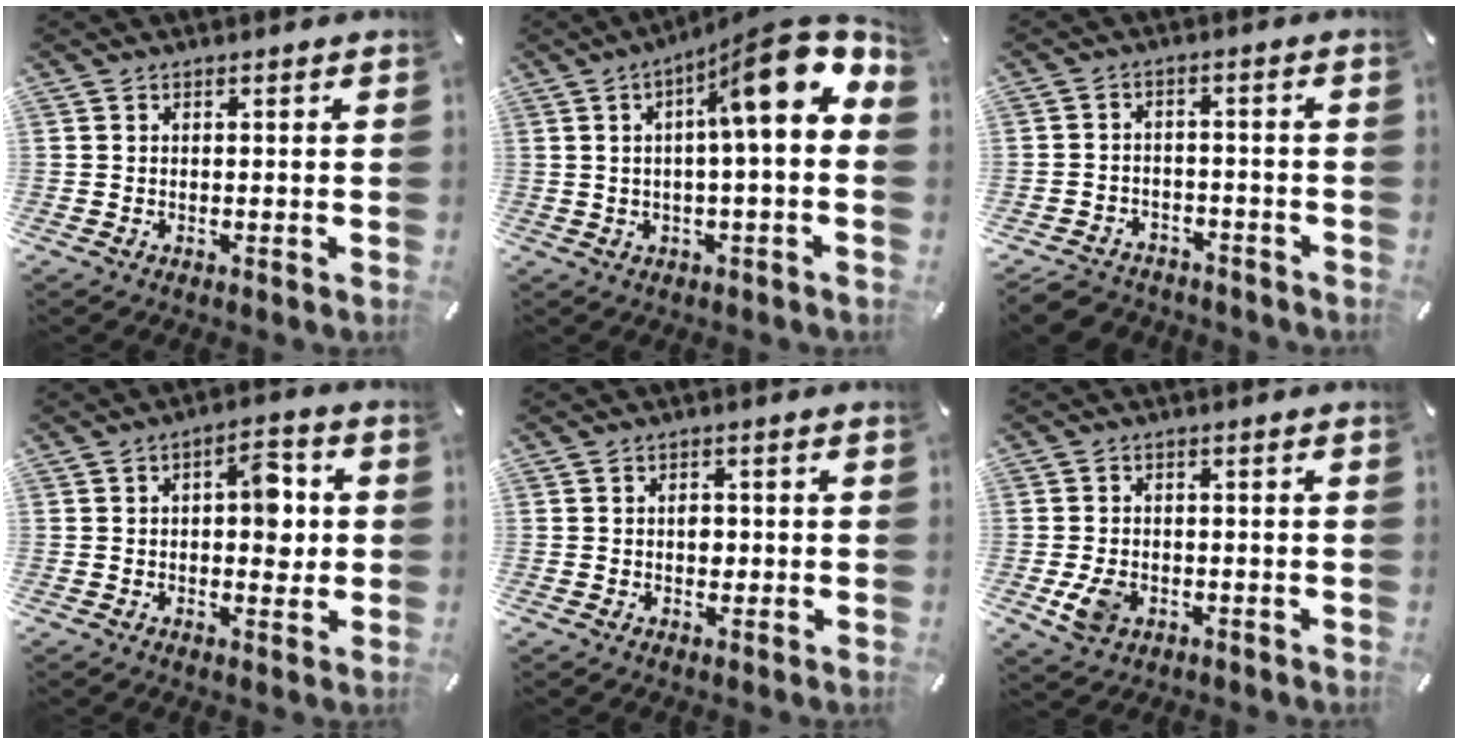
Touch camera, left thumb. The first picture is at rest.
{"total": 16.0, "force": [6.4, 2.8, 14.4], "torque": [-0.211, -0.051, 0.091]}
{"total": 4.7, "force": [-3.8, 2.6, 1.1], "torque": [-0.027, 0.019, -0.075]}
{"total": 9.0, "force": [0.8, 4.9, 7.5], "torque": [-0.081, -0.002, 0.006]}
{"total": 2.4, "force": [-0.2, 1.8, 1.6], "torque": [-0.015, -0.003, -0.009]}
{"total": 5.6, "force": [-1.6, 4.1, 3.4], "torque": [-0.074, 0.000, -0.032]}